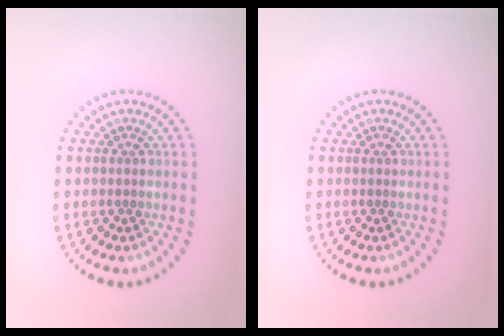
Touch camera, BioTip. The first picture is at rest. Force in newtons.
{"total": 0.0}